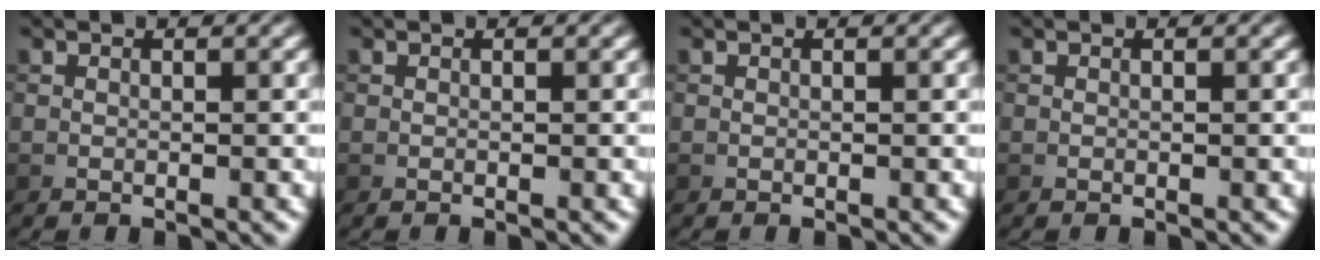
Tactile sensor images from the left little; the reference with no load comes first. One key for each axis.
{"total": 0.0}
{"total": 0.0}
{"total": 0.0}